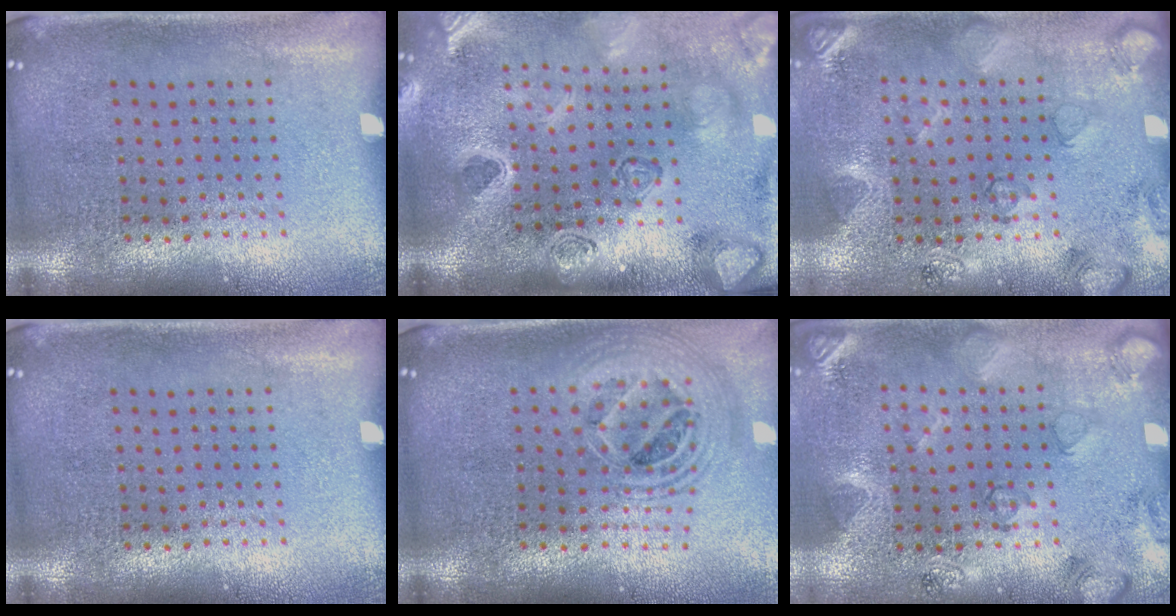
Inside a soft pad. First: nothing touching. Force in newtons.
{"total": 4.2, "press": 3.3, "slide": 2.6}
{"total": 2.2, "press": 1.9, "slide": 1.1}
{"total": 0.0}
{"total": 2.3, "press": 1.8, "slide": 1.5}
{"total": 2.2, "press": 1.9, "slide": 1.1}